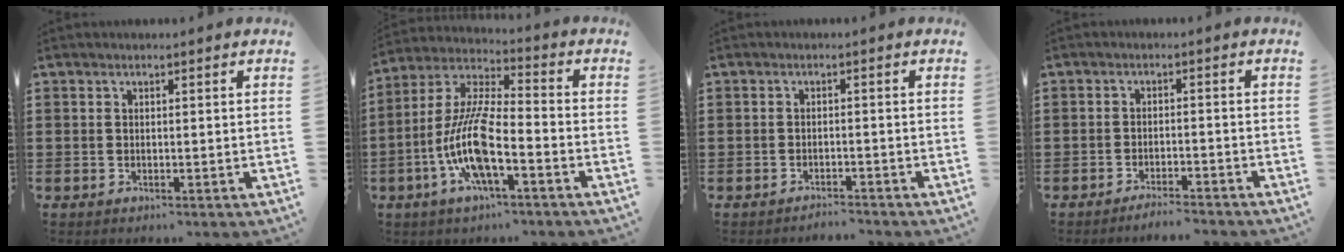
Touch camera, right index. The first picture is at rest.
{"total": 11.5, "force": [-4.6, 3.1, 10.1], "torque": [-0.228, -0.007, -0.092]}
{"total": 1.7, "force": [-1.7, 0.0, -0.1], "torque": [-0.004, 0.003, -0.037]}
{"total": 2.6, "force": [-2.5, -0.1, 0.4], "torque": [-0.010, 0.001, -0.051]}